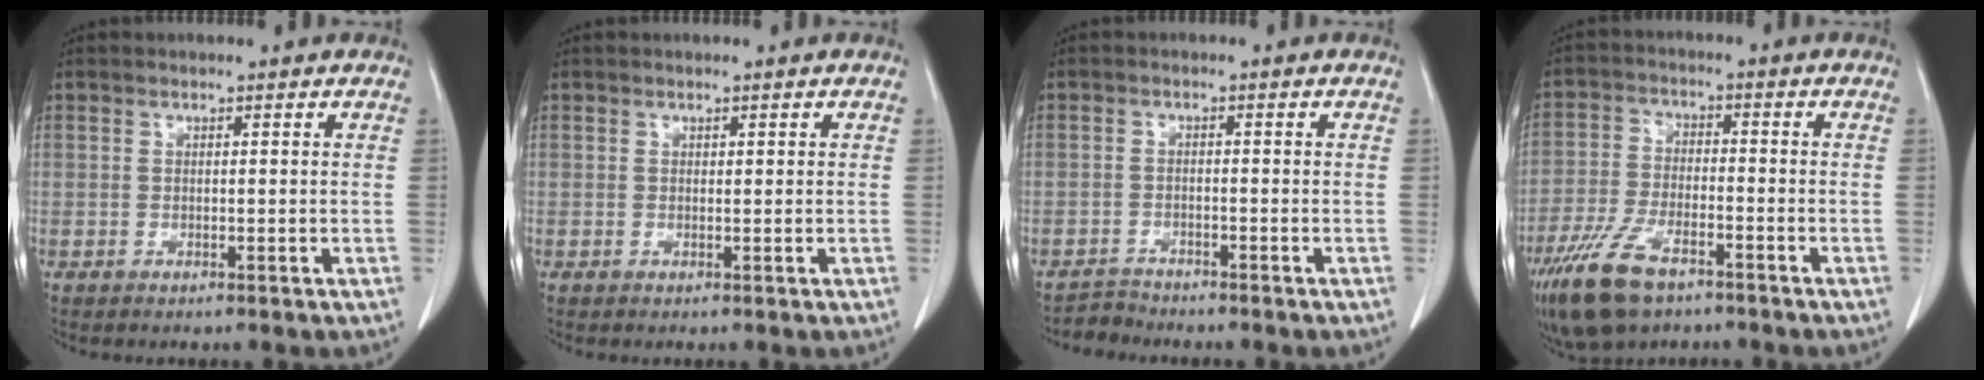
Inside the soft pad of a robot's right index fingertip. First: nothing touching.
{"total": 0.0}
{"total": 2.2, "force": [-2.0, 0.1, -0.9], "torque": [0.021, -0.008, -0.038]}
{"total": 10.2, "force": [-6.6, 4.1, 6.6], "torque": [-0.141, -0.013, -0.117]}